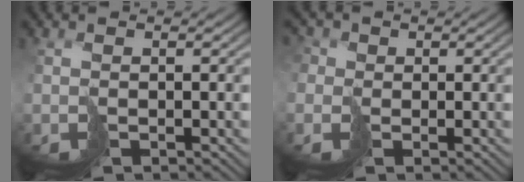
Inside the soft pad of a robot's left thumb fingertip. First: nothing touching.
{"total": 3.6, "force": [-0.4, 3.5, 1.1], "torque": [-0.035, -0.003, -0.008]}